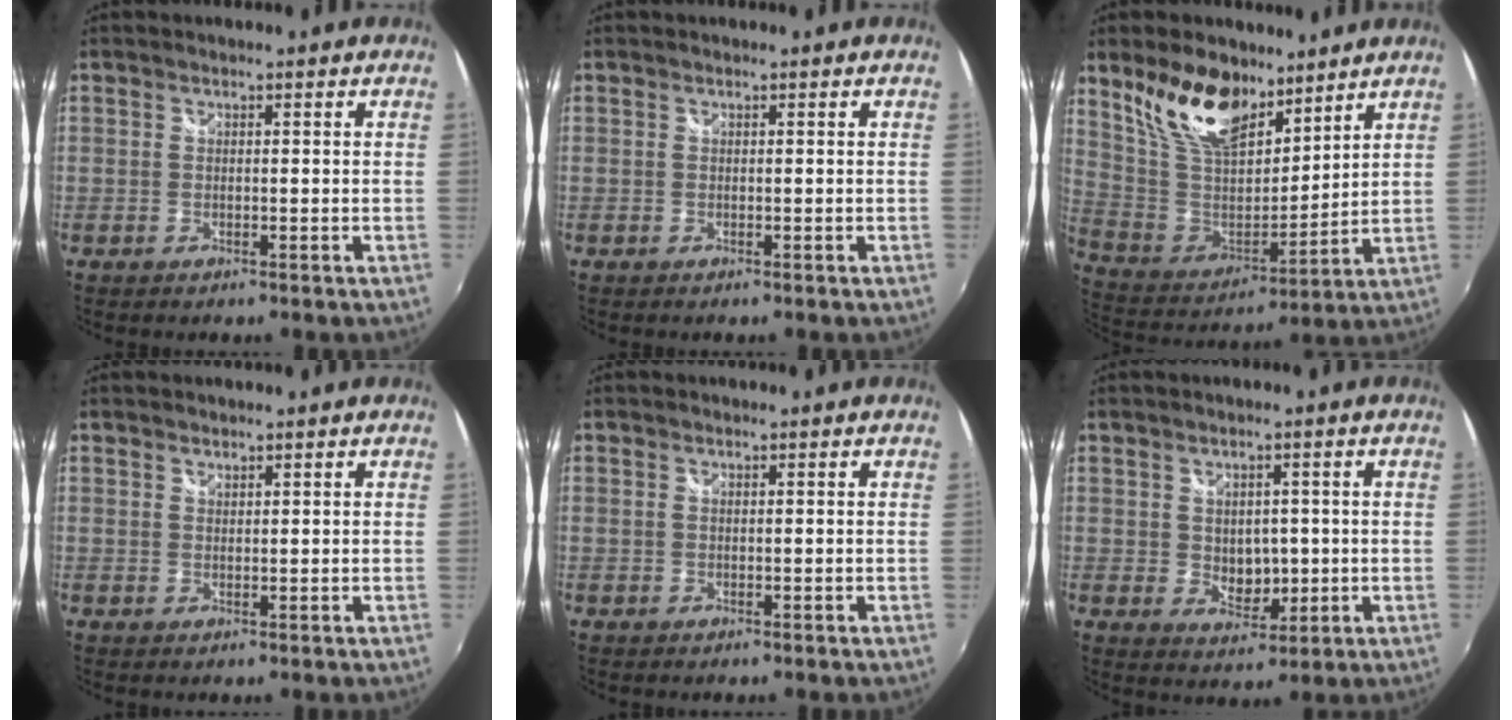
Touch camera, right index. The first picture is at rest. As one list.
[{"total": 0.0}, {"total": 17.3, "force": [11.5, 8.5, 9.8], "torque": [-0.201, 0.009, 0.228]}, {"total": 0.8, "force": [0.7, 0.3, 0.1], "torque": [0.000, 0.001, 0.013]}, {"total": 0.0}, {"total": 5.2, "force": [0.2, 4.1, 3.2], "torque": [-0.046, -0.006, 0.012]}]